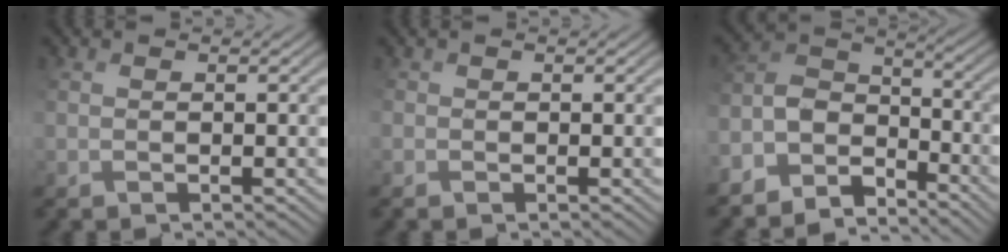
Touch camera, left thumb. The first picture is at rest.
{"total": 0.7, "force": [-0.6, 0.3, -0.1], "torque": [0.001, -0.007, -0.009]}
{"total": 8.1, "force": [-6.9, 3.3, 2.7], "torque": [-0.062, 0.003, -0.143]}